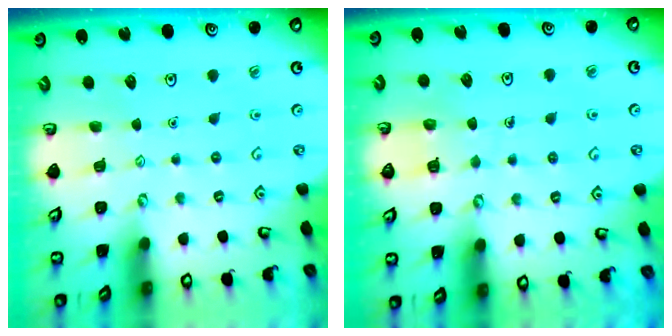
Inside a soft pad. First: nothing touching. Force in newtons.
{"total": 5.6, "press": 5.6, "slide": 0.4}